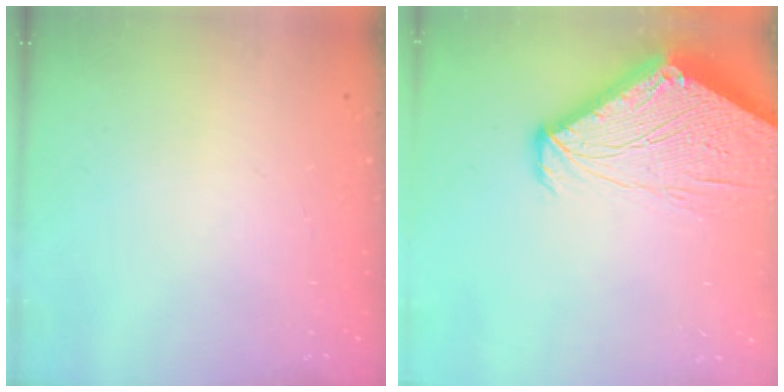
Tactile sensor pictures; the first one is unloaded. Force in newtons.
{"total": 6.7, "press": 6.7, "slide": 0.5}